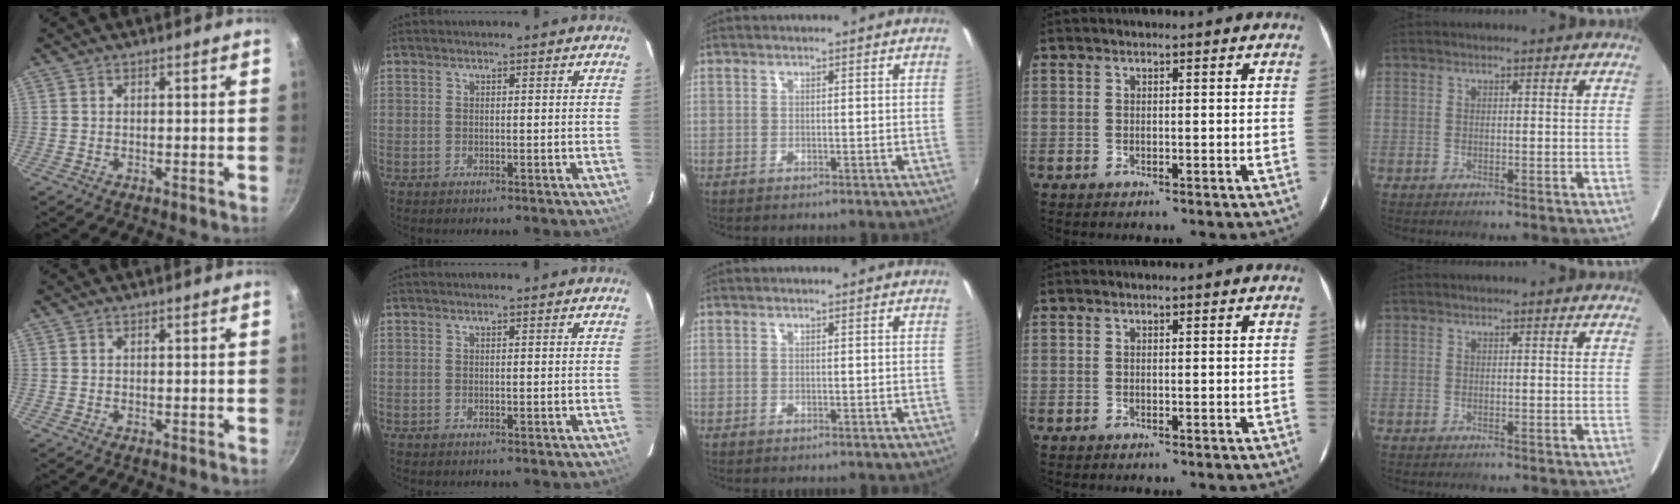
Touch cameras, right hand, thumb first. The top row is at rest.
{}